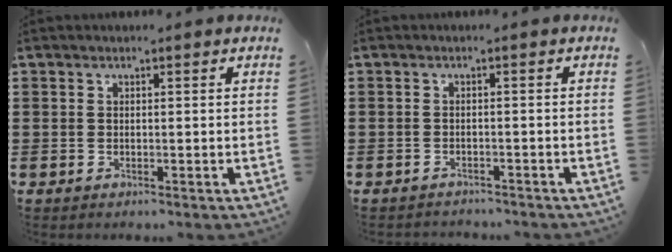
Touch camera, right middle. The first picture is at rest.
{"total": 1.1, "force": [-1.1, 0.1, 0.0], "torque": [-0.003, 0.002, -0.025]}